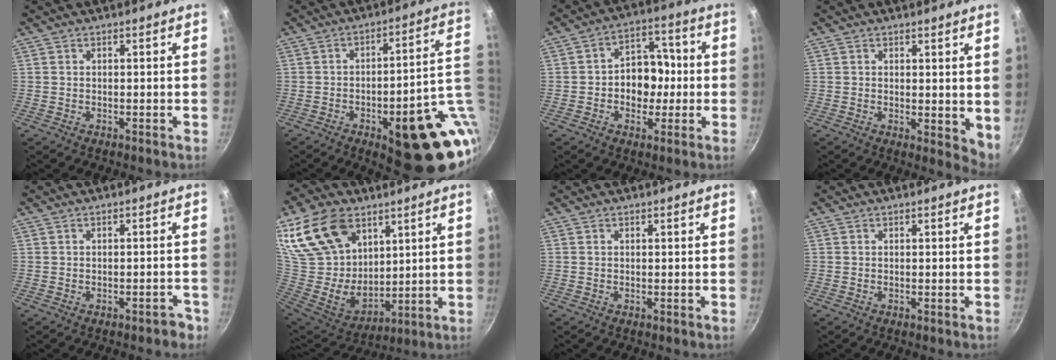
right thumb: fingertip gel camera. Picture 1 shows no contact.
{"total": 21.9, "force": [-4.4, 7.6, 20.1], "torque": [-0.203, 0.009, -0.046]}
{"total": 10.9, "force": [-0.7, 8.5, 6.8], "torque": [-0.042, 0.022, -0.022]}
{"total": 4.8, "force": [1.3, 2.4, 3.9], "torque": [-0.044, -0.006, 0.020]}
{"total": 2.4, "force": [-1.7, 1.1, 1.3], "torque": [0.000, 0.033, -0.005]}
{"total": 23.0, "force": [11.9, 15.2, 12.5], "torque": [-0.221, -0.043, 0.240]}
{"total": 0.0}
{"total": 0.0}